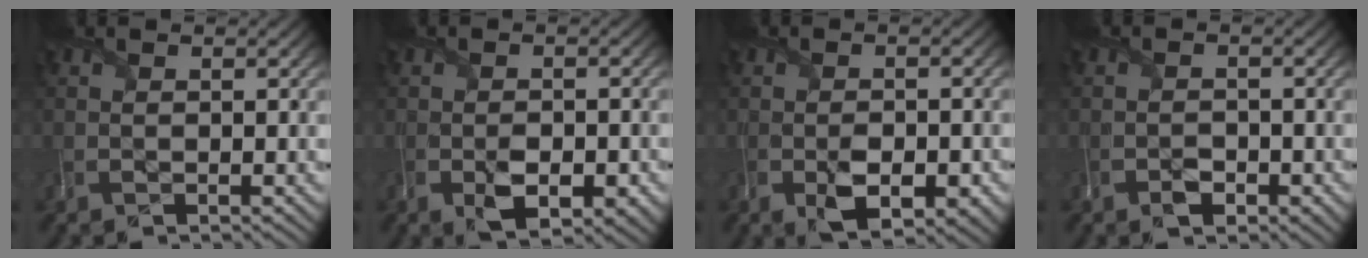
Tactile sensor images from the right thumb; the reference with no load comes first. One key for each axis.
{"total": 5.0, "fx": -2.1, "fy": 2.6, "fz": 3.7, "tx": -0.065, "ty": -0.013, "tz": -0.033}
{"total": 5.5, "fx": -2.3, "fy": 2.9, "fz": 4.1, "tx": -0.072, "ty": -0.016, "tz": -0.036}
{"total": 2.3, "fx": -1.4, "fy": 1.3, "fz": 1.2, "tx": -0.023, "ty": -0.003, "tz": -0.026}